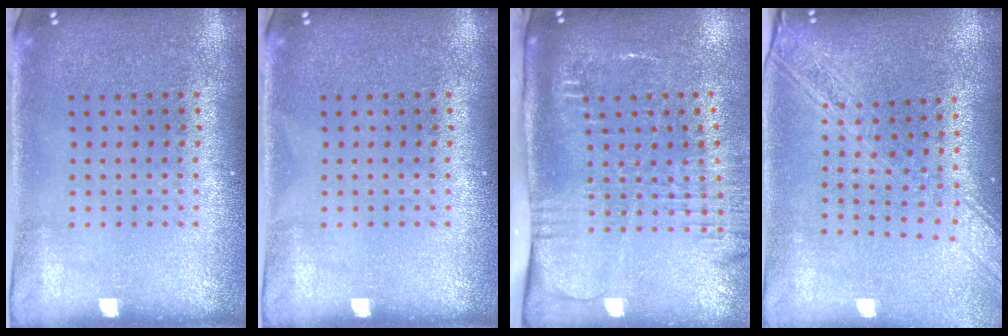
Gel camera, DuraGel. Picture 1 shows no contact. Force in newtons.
{"total": 0.0}
{"total": 2.7, "press": 2.0, "slide": 1.8}
{"total": 2.1, "press": 1.8, "slide": 1.1}